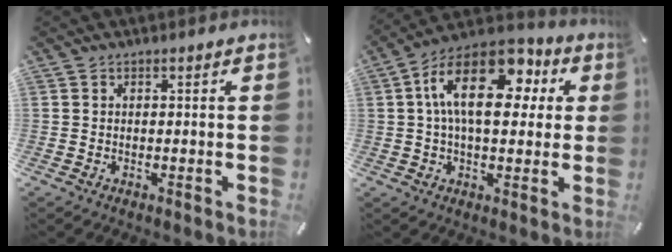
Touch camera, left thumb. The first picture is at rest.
{"total": 18.0, "force": [4.8, 9.9, 14.2], "torque": [-0.247, -0.016, 0.076]}